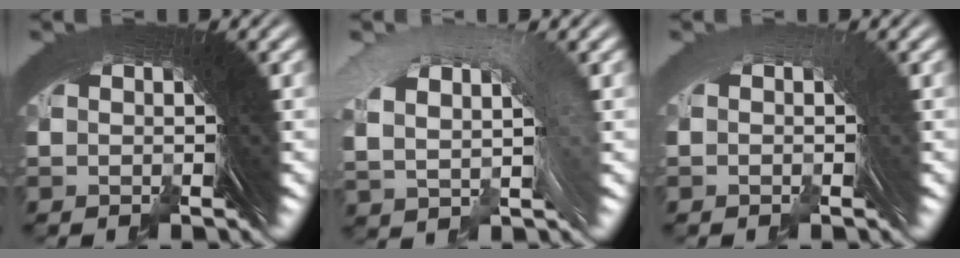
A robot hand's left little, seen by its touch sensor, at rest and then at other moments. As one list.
[{"total": 5.4, "force": [1.8, 2.5, 4.5], "torque": [-0.064, 0.025, 0.029]}, {"total": 0.9, "force": [-0.8, -0.4, 0.4], "torque": [0.013, 0.010, -0.016]}]